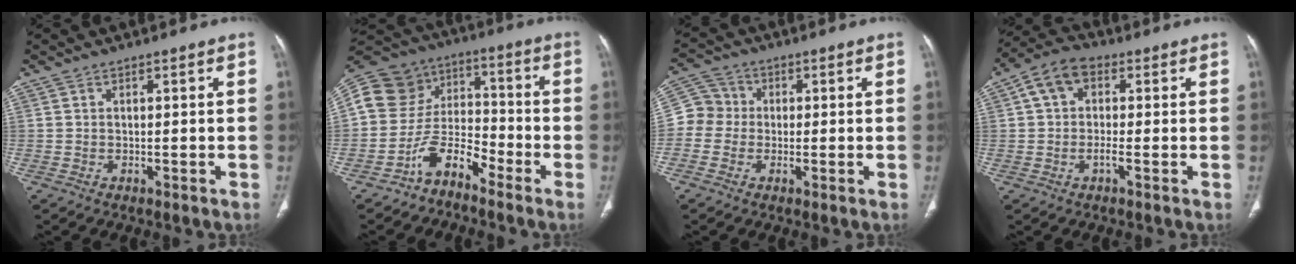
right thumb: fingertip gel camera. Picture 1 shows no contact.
{"total": 12.2, "force": [-7.2, 8.4, 5.1], "torque": [-0.068, 0.092, -0.146]}
{"total": 6.5, "force": [-0.6, 6.1, 2.1], "torque": [-0.017, 0.020, -0.025]}
{"total": 7.1, "force": [1.0, 4.3, 5.6], "torque": [-0.098, 0.022, 0.007]}